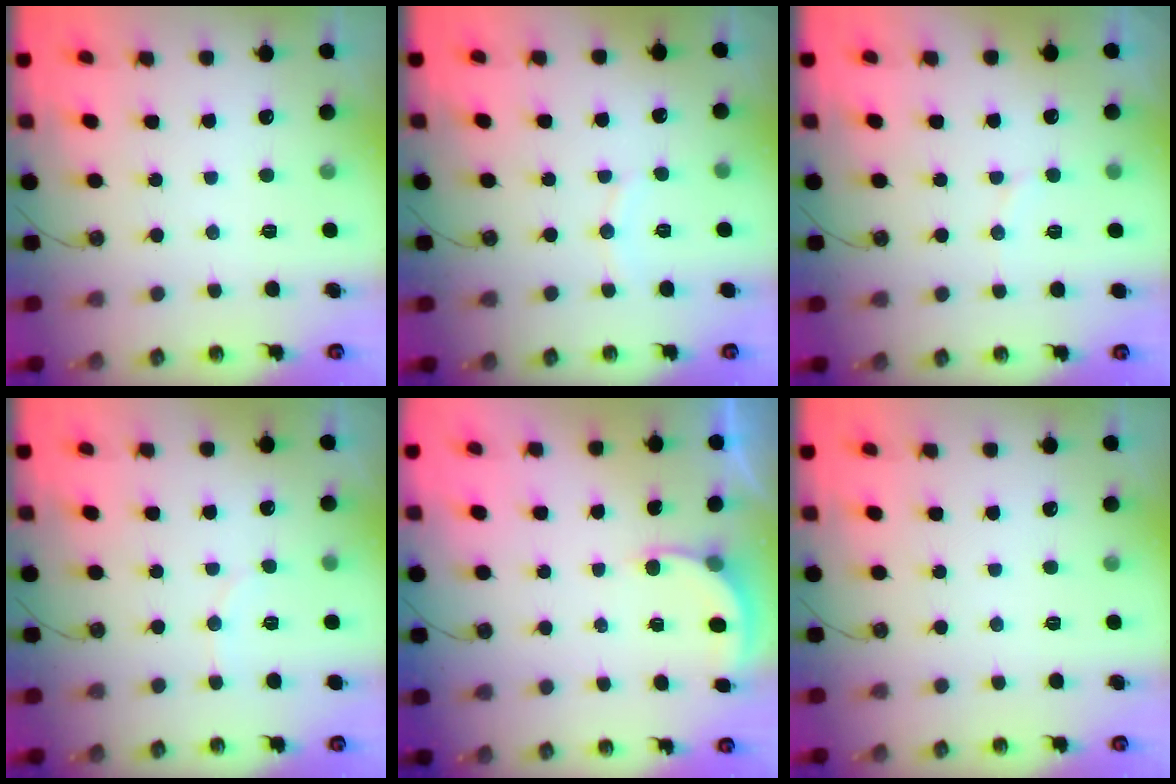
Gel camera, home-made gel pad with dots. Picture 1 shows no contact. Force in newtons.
{"total": 4.1, "press": 4.1, "slide": 0.5}
{"total": 4.2, "press": 4.1, "slide": 0.8}
{"total": 3.8, "press": 3.7, "slide": 0.6}
{"total": 3.0, "press": 3.0, "slide": 0.3}
{"total": 0.0}